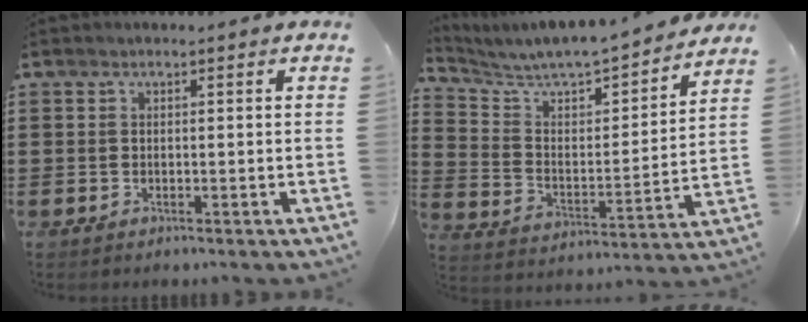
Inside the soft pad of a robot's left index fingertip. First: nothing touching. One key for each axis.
{"total": 5.6, "fx": 5.4, "fy": 0.8, "fz": 1.1, "tx": -0.055, "ty": -0.053, "tz": 0.085}